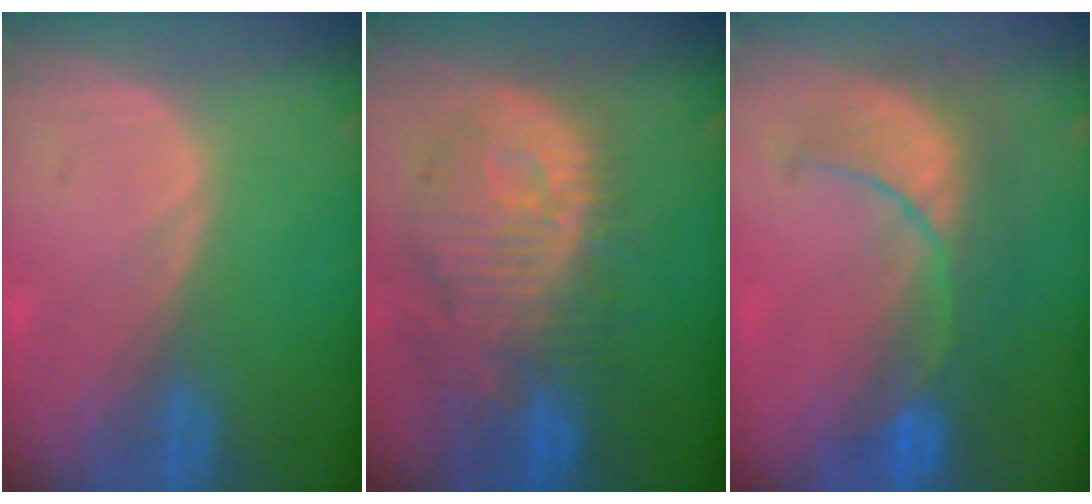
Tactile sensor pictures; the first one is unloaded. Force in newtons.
{"total": 12.4, "press": 11.1, "slide": 5.6}
{"total": 8.3, "press": 8.3, "slide": 0.9}